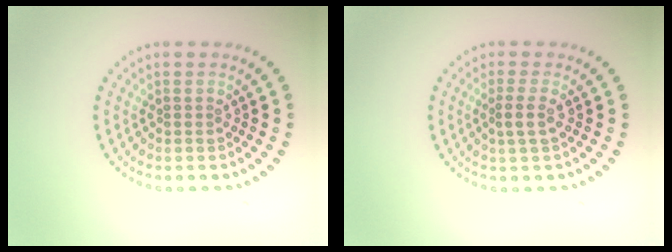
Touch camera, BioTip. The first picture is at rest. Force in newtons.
{"total": 1.8, "press": 1.4, "slide": 1.0}